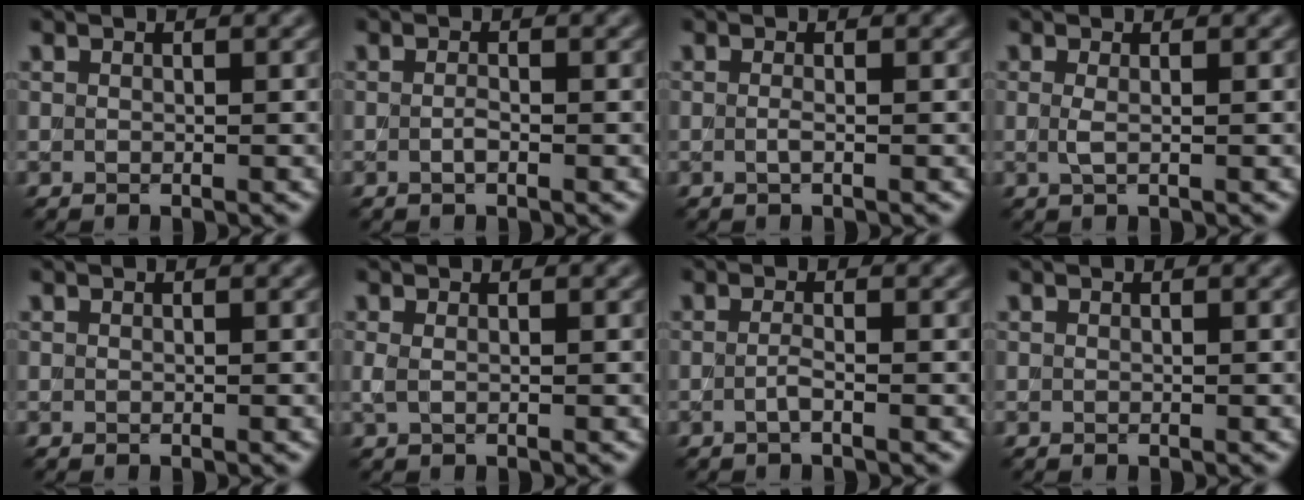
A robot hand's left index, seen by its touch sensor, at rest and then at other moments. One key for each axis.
{"total": 0.8, "fx": -0.3, "fy": 0.2, "fz": 0.7, "tx": -0.016, "ty": 0.000, "tz": -0.006}
{"total": 0.8, "fx": -0.1, "fy": 0.2, "fz": 0.8, "tx": -0.016, "ty": -0.004, "tz": -0.005}
{"total": 1.0, "fx": 0.1, "fy": 0.3, "fz": 1.0, "tx": -0.022, "ty": -0.002, "tz": 0.000}
{"total": 0.0}
{"total": 0.8, "fx": 0.1, "fy": 0.3, "fz": 0.7, "tx": -0.019, "ty": 0.000, "tz": 0.002}
{"total": 1.1, "fx": -0.4, "fy": 0.2, "fz": 1.0, "tx": -0.021, "ty": -0.001, "tz": -0.011}
{"total": 0.0}